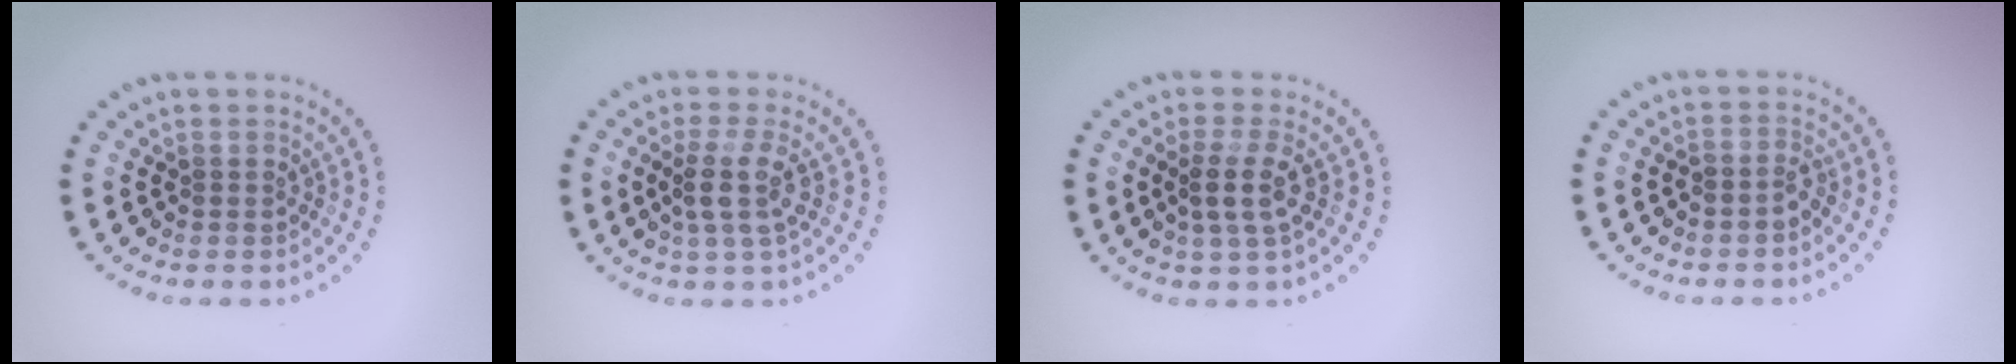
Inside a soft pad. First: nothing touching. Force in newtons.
{"total": 2.7, "press": 2.1, "slide": 1.7}
{"total": 2.4, "press": 1.9, "slide": 1.5}
{"total": 1.4, "press": 1.1, "slide": 0.9}